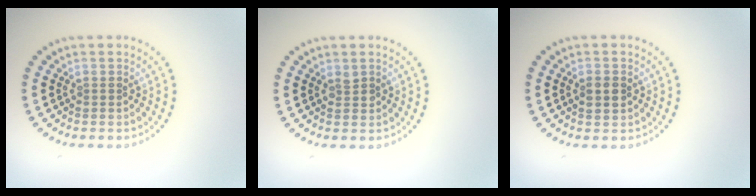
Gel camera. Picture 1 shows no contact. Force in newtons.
{"total": 0.8, "press": 0.8, "slide": 0.2}
{"total": 1.3, "press": 1.3, "slide": 0.1}